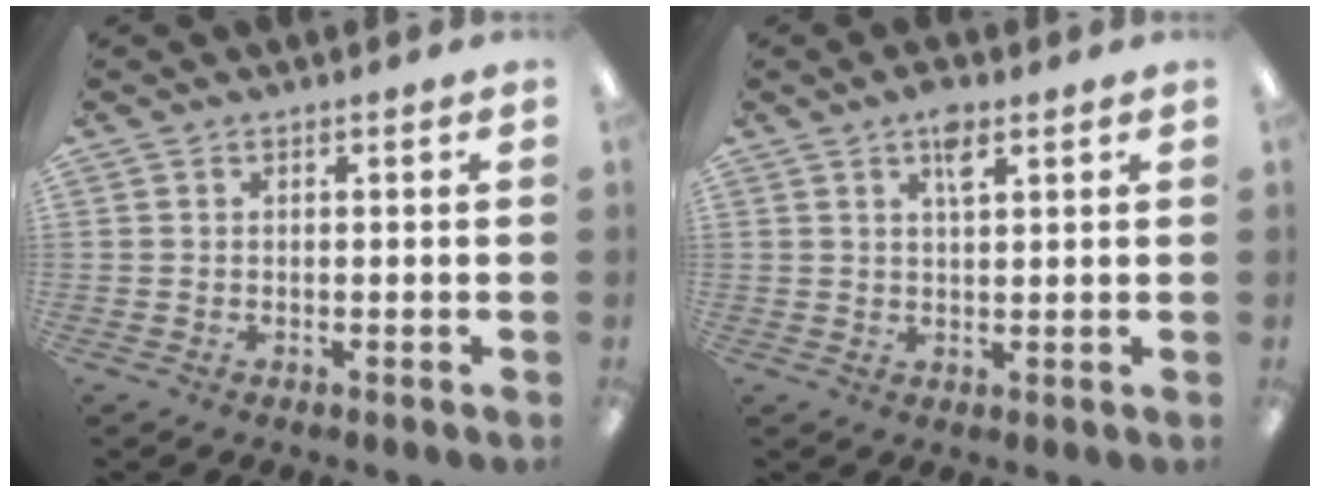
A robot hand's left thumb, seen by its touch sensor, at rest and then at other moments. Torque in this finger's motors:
{"motor_torque": [0.66, 0.13, 0.68, -0.26, 0.06]}